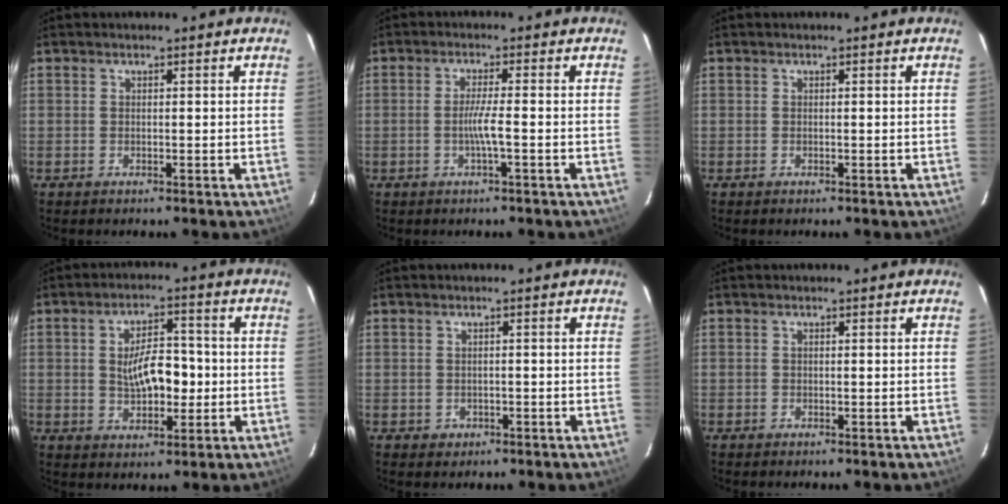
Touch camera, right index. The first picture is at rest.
{"total": 3.3, "force": [-1.1, -0.6, 3.1], "torque": [-0.059, -0.003, -0.022]}
{"total": 0.0}
{"total": 8.6, "force": [-0.4, 4.3, 7.4], "torque": [-0.132, 0.010, 0.002]}
{"total": 1.9, "force": [-0.5, 1.9, 0.3], "torque": [-0.004, 0.002, -0.001]}
{"total": 0.0}